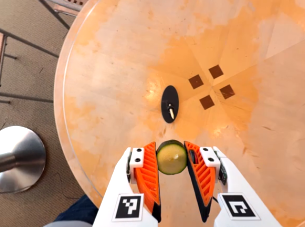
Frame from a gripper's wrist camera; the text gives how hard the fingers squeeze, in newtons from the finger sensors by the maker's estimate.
{"total": 8.0, "left": 8.1, "right": 8.0}